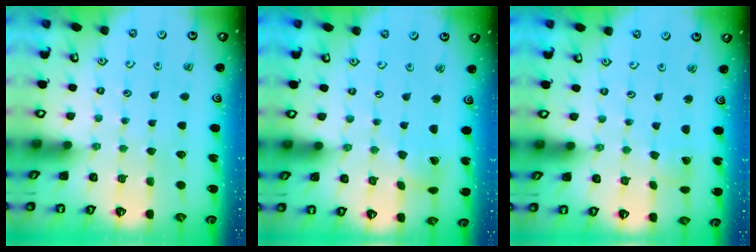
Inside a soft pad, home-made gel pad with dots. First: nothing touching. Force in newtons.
{"total": 1.2, "press": 1.2, "slide": 0.2}
{"total": 0.0}